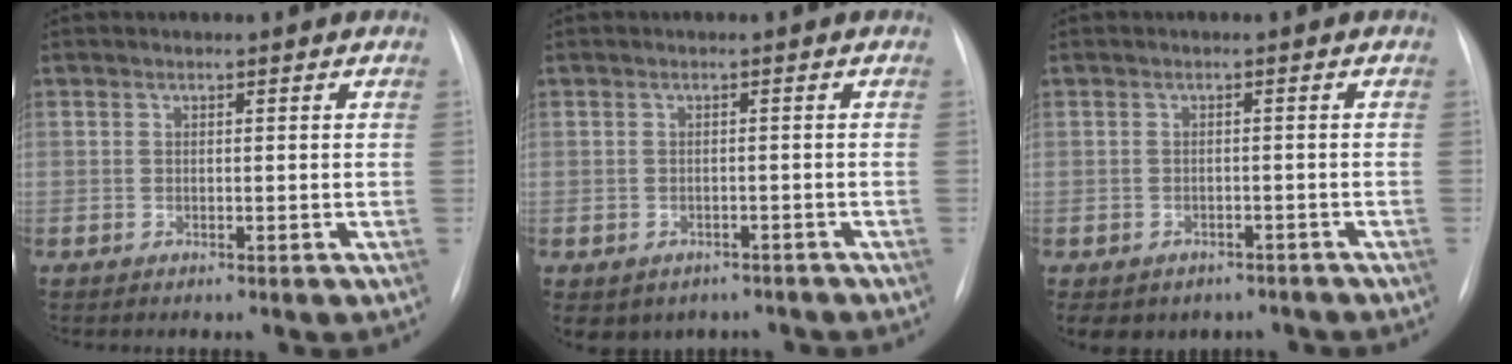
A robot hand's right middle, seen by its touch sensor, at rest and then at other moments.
{"total": 7.6, "force": [-5.5, 5.0, 1.5], "torque": [-0.017, 0.011, -0.060]}
{"total": 8.9, "force": [-6.5, 5.7, 2.1], "torque": [-0.034, 0.008, -0.072]}